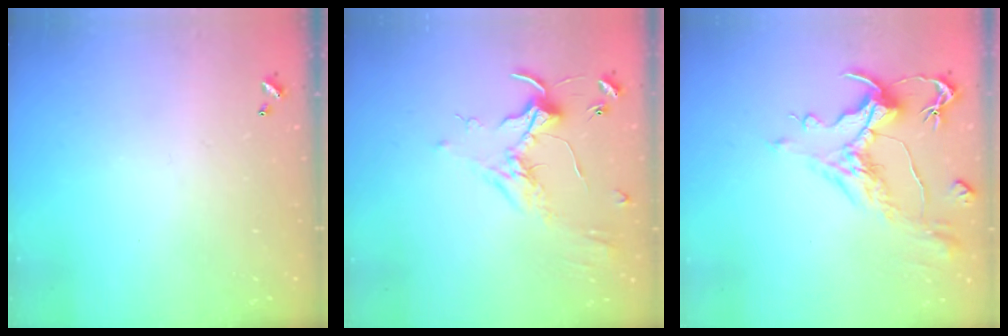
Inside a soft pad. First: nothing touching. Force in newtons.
{"total": 1.7, "press": 1.6, "slide": 0.5}
{"total": 1.6, "press": 0.7, "slide": 1.4}